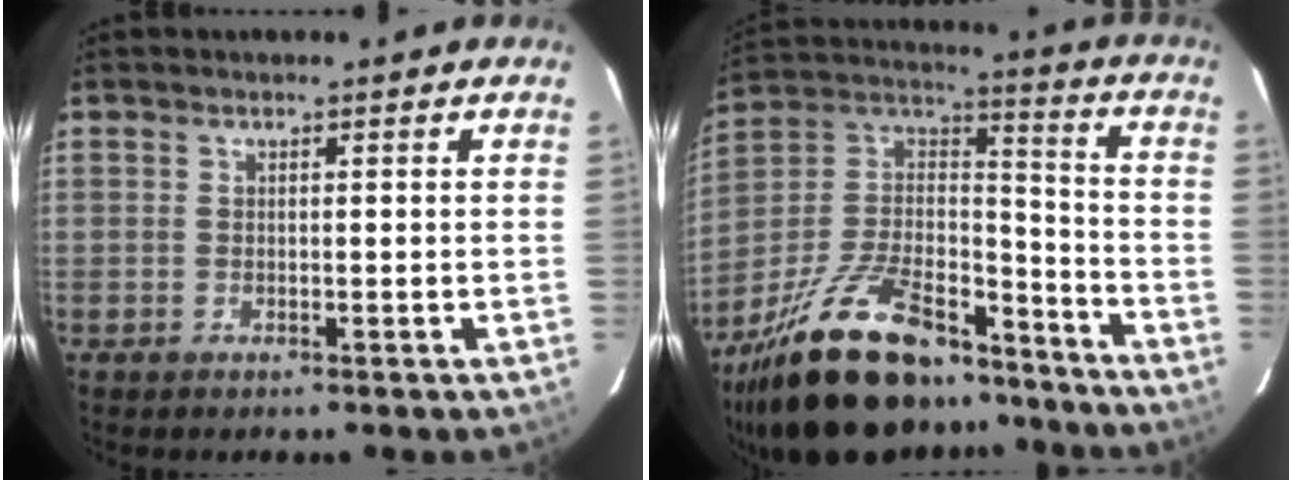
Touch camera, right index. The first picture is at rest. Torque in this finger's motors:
{"motor_torque": [1.11, -1.03, 0.94, 0.21]}